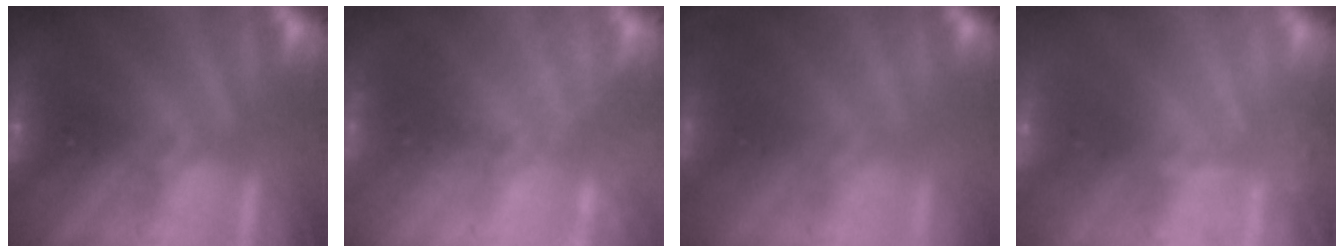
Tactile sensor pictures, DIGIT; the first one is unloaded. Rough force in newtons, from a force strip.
{"total": 2.4}
{"total": 1.8}
{"total": 2.4}